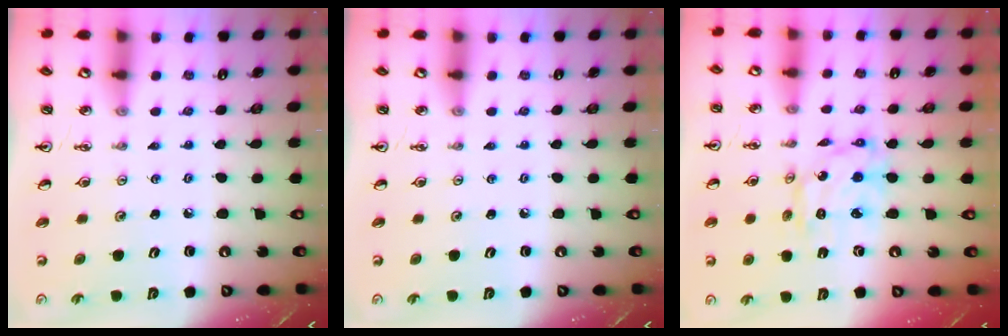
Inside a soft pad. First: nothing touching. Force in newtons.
{"total": 0.0}
{"total": 8.1, "press": 8.1, "slide": 0.8}